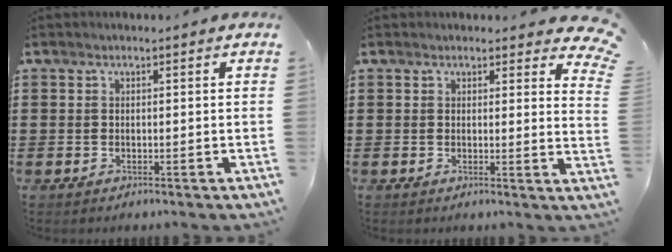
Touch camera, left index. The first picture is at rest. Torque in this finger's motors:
{"motor_torque": [-0.05, -1.29, 0.25, 0.00]}